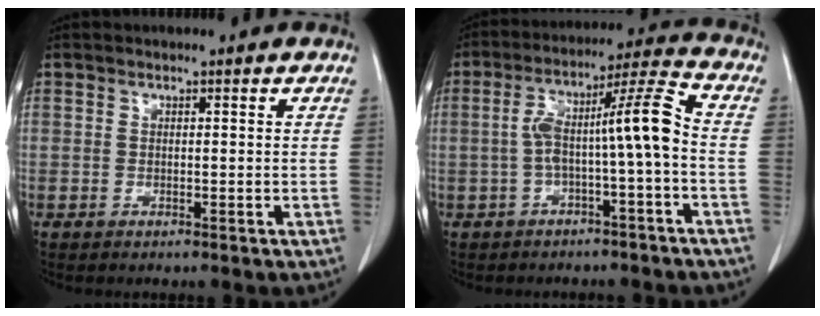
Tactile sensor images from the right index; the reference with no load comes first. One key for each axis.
{"total": 9.8, "fx": -1.4, "fy": -0.1, "fz": 9.7, "tx": -0.165, "ty": 0.039, "tz": -0.025}